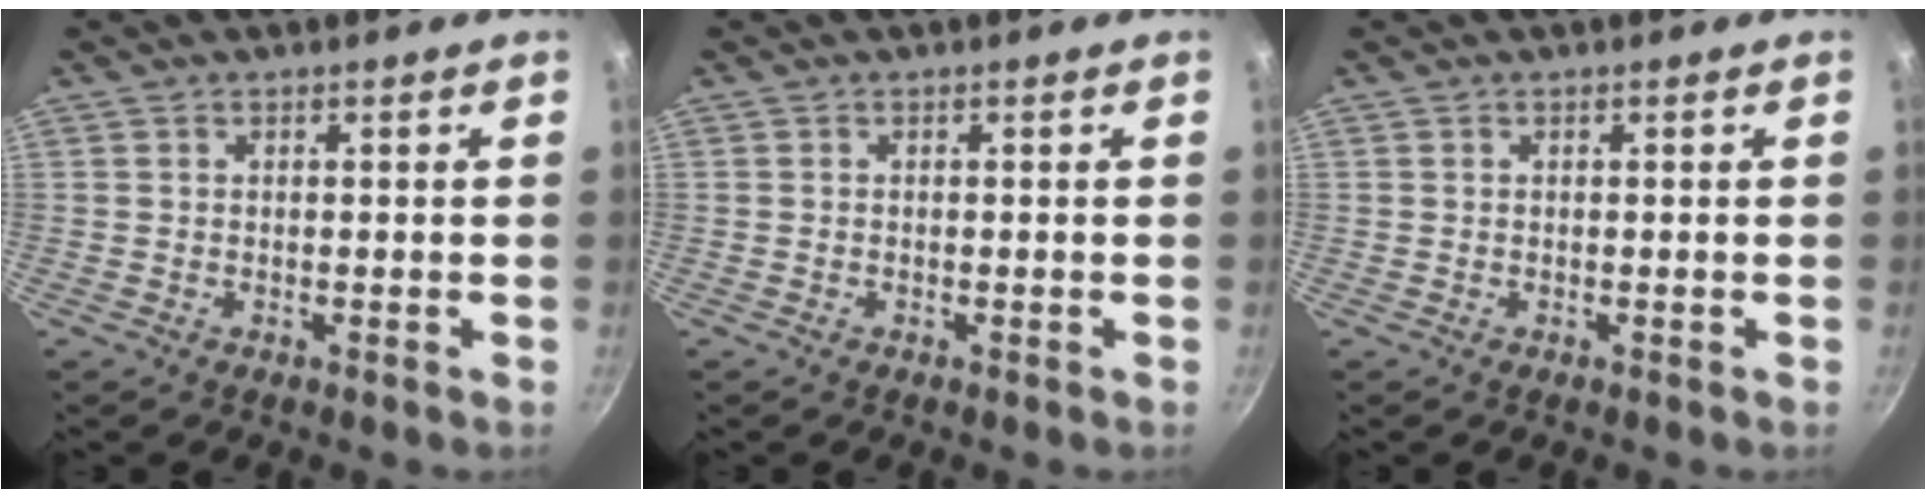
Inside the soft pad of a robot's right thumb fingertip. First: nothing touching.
{"total": 0.0}
{"total": 0.0}